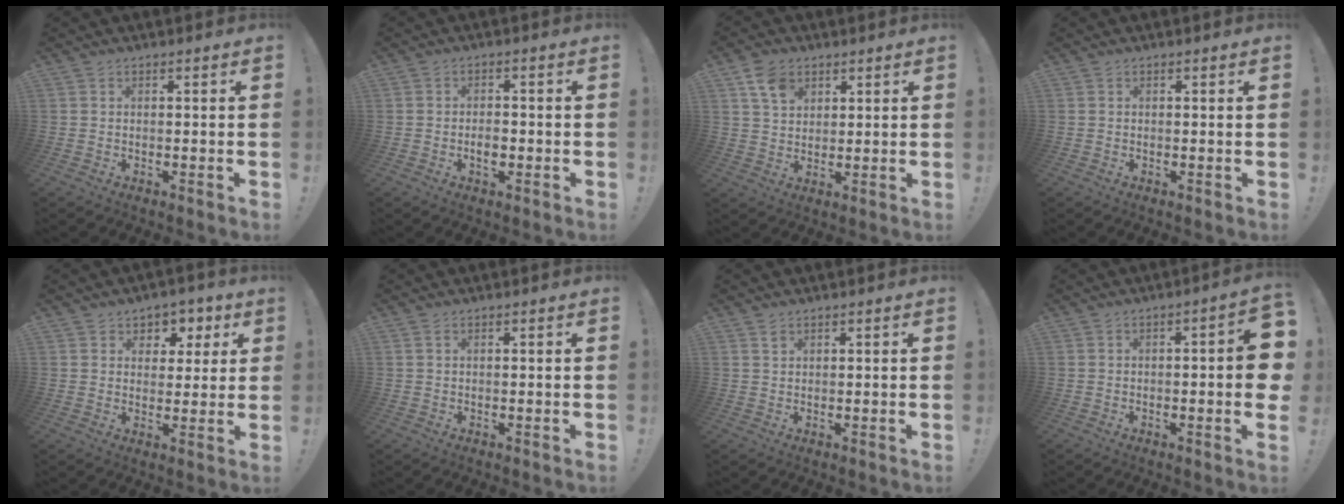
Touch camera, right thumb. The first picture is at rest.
{"total": 3.4, "force": [-1.2, 1.9, 2.5], "torque": [-0.026, 0.002, -0.023]}
{"total": 7.9, "force": [4.3, 5.5, 3.6], "torque": [-0.054, -0.014, 0.082]}
{"total": 0.6, "force": [0.3, -0.4, 0.3], "torque": [-0.001, -0.004, 0.003]}
{"total": 5.8, "force": [2.2, 5.2, 1.1], "torque": [0.003, -0.019, 0.041]}
{"total": 0.8, "force": [0.4, 0.4, 0.5], "torque": [-0.018, 0.003, 0.008]}
{"total": 1.2, "force": [0.9, 0.7, 0.4], "torque": [0.007, -0.007, 0.014]}
{"total": 7.4, "force": [-0.3, 1.1, 7.3], "torque": [-0.094, -0.002, -0.004]}